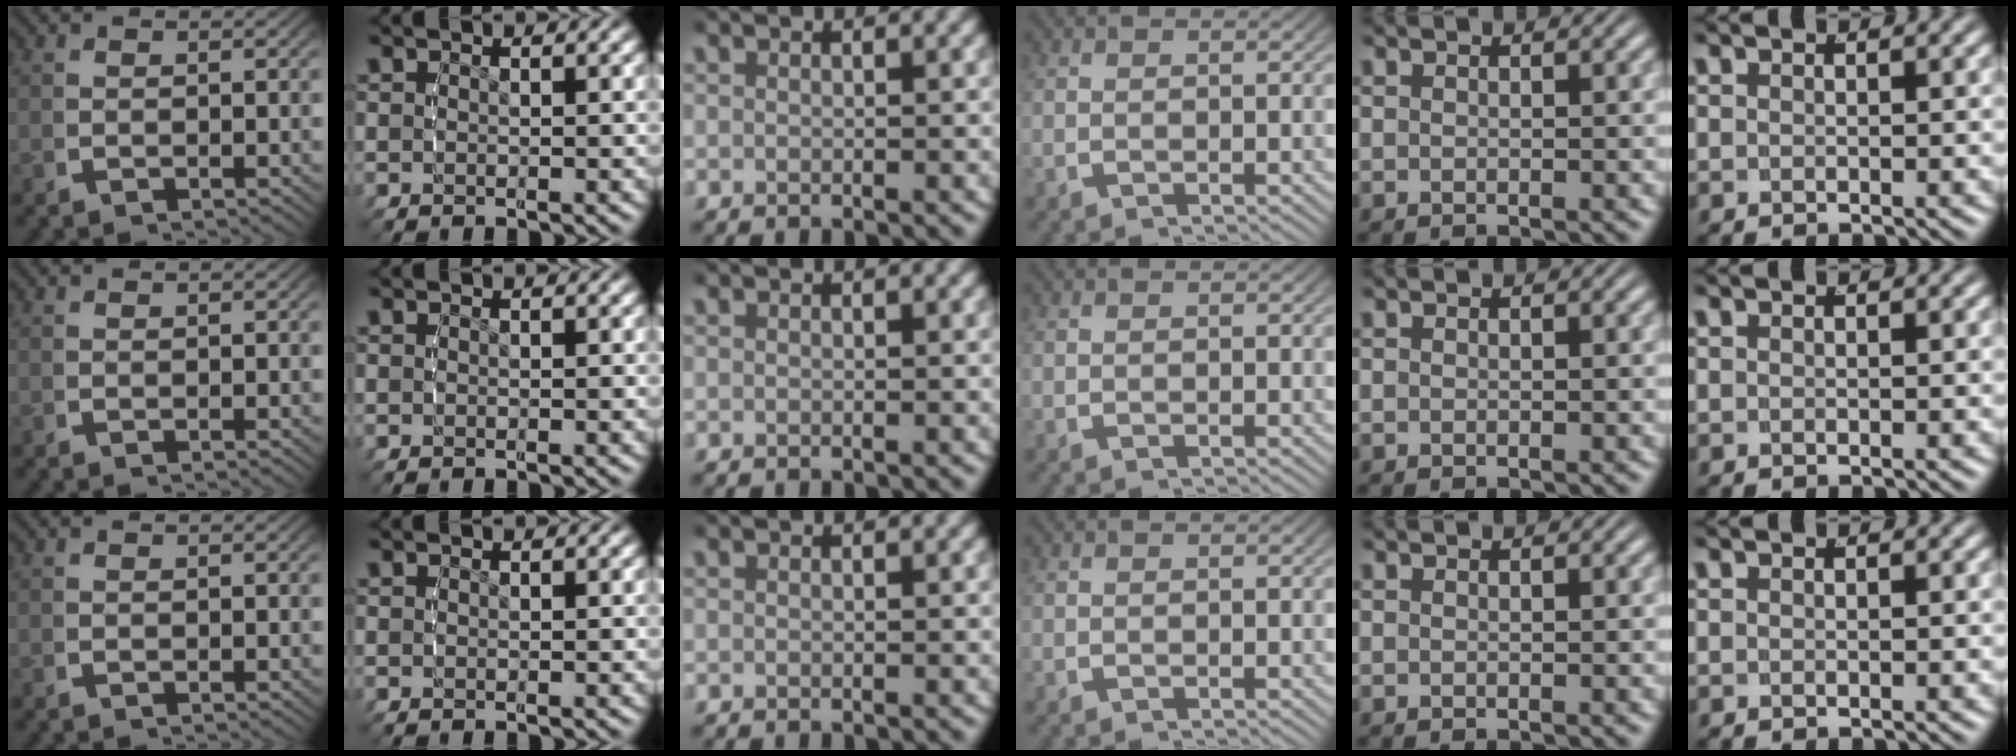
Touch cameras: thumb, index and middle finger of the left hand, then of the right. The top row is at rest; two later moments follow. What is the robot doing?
{"motion": "lift_and_place", "object": "condiment"}